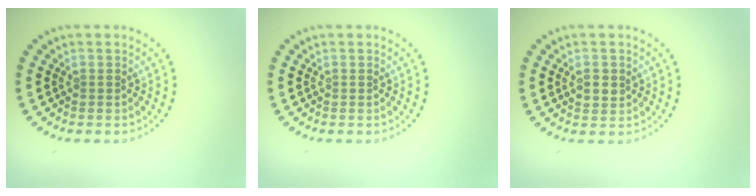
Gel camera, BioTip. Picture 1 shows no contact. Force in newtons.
{"total": 0.0}
{"total": 1.6, "press": 1.6, "slide": 0.3}